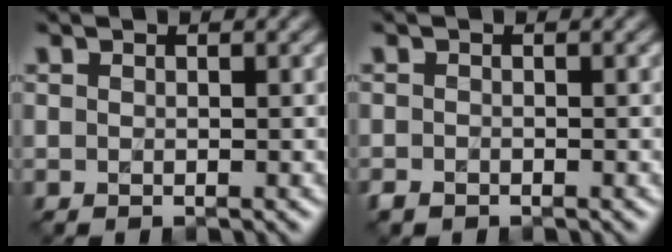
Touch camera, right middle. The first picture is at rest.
{"total": 1.1, "force": [-0.7, 0.7, 0.5], "torque": [-0.011, -0.007, -0.013]}